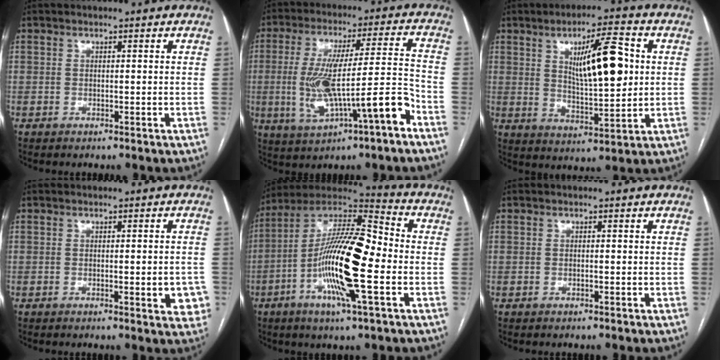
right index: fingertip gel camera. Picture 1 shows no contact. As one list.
[{"total": 15.2, "force": [-5.0, 1.7, 14.2], "torque": [-0.260, 0.017, -0.070]}, {"total": 12.1, "force": [2.8, 2.6, 11.4], "torque": [-0.187, 0.005, 0.050]}, {"total": 4.7, "force": [-1.3, 1.3, 4.3], "torque": [-0.041, 0.000, -0.012]}, {"total": 19.0, "force": [-3.8, 2.8, 18.4], "torque": [-0.345, 0.007, -0.072]}, {"total": 0.0}]